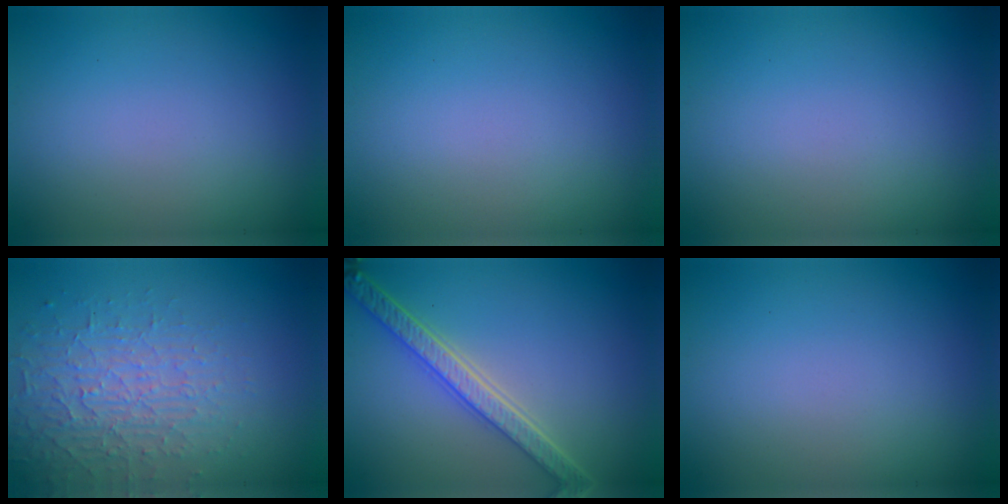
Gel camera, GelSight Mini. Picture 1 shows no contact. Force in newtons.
{"total": 0.0}
{"total": 0.0}
{"total": 3.8, "press": 3.5, "slide": 1.3}
{"total": 4.9, "press": 3.9, "slide": 3.0}
{"total": 0.0}